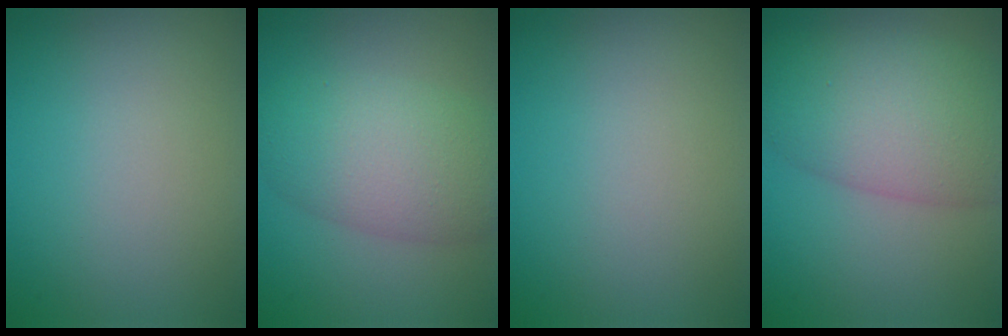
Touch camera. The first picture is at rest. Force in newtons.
{"total": 5.1, "press": 5.0, "slide": 0.5}
{"total": 0.0}
{"total": 8.5, "press": 8.5, "slide": 0.5}